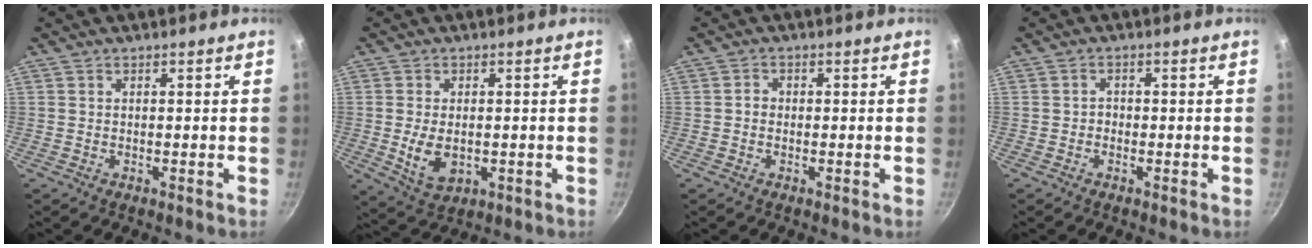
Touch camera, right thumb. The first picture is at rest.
{"total": 7.0, "force": [-0.7, 4.4, 5.4], "torque": [-0.094, -0.008, -0.003]}
{"total": 1.5, "force": [-0.2, 1.3, 0.7], "torque": [-0.011, 0.008, -0.006]}
{"total": 1.3, "force": [-0.5, 1.1, 0.5], "torque": [-0.005, 0.006, -0.010]}